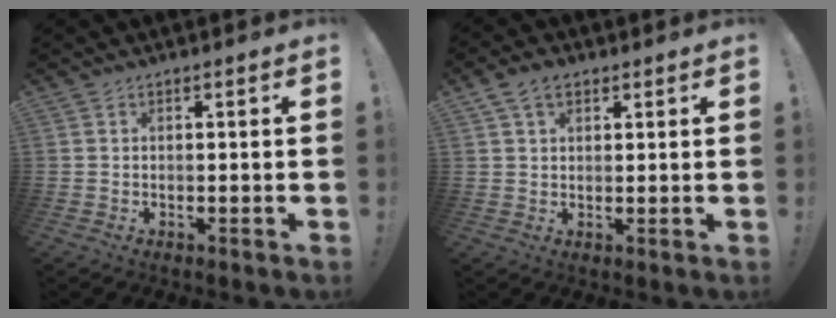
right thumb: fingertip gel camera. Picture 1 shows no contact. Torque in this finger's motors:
{"motor_torque": [0.00, 0.00, 0.00, 0.00, 0.00]}